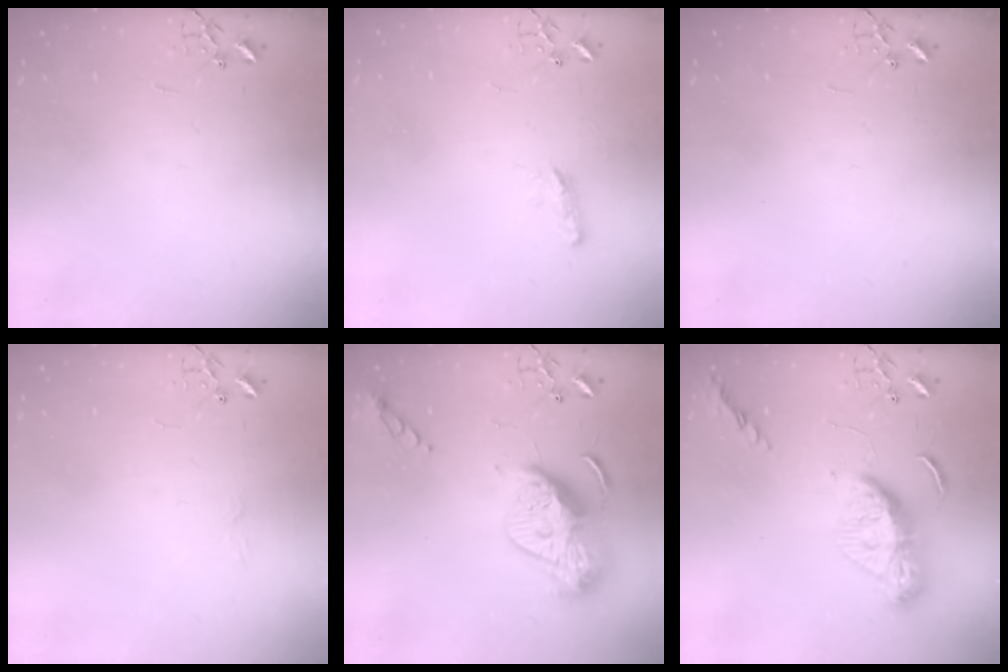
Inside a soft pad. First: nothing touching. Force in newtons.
{"total": 6.5, "press": 6.4, "slide": 0.7}
{"total": 0.0}
{"total": 3.0, "press": 3.0, "slide": 0.3}
{"total": 16.7, "press": 16.7, "slide": 0.8}
{"total": 13.0, "press": 13.0, "slide": 1.2}